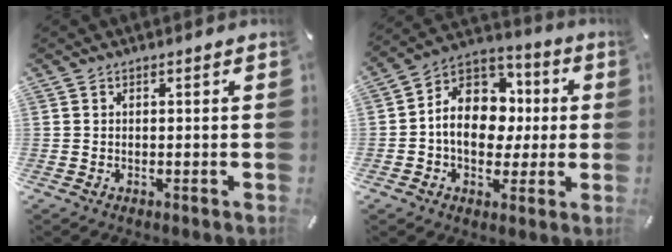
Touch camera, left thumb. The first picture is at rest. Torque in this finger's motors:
{"motor_torque": [1.31, 2.13, 0.28, -0.05, 0.16]}